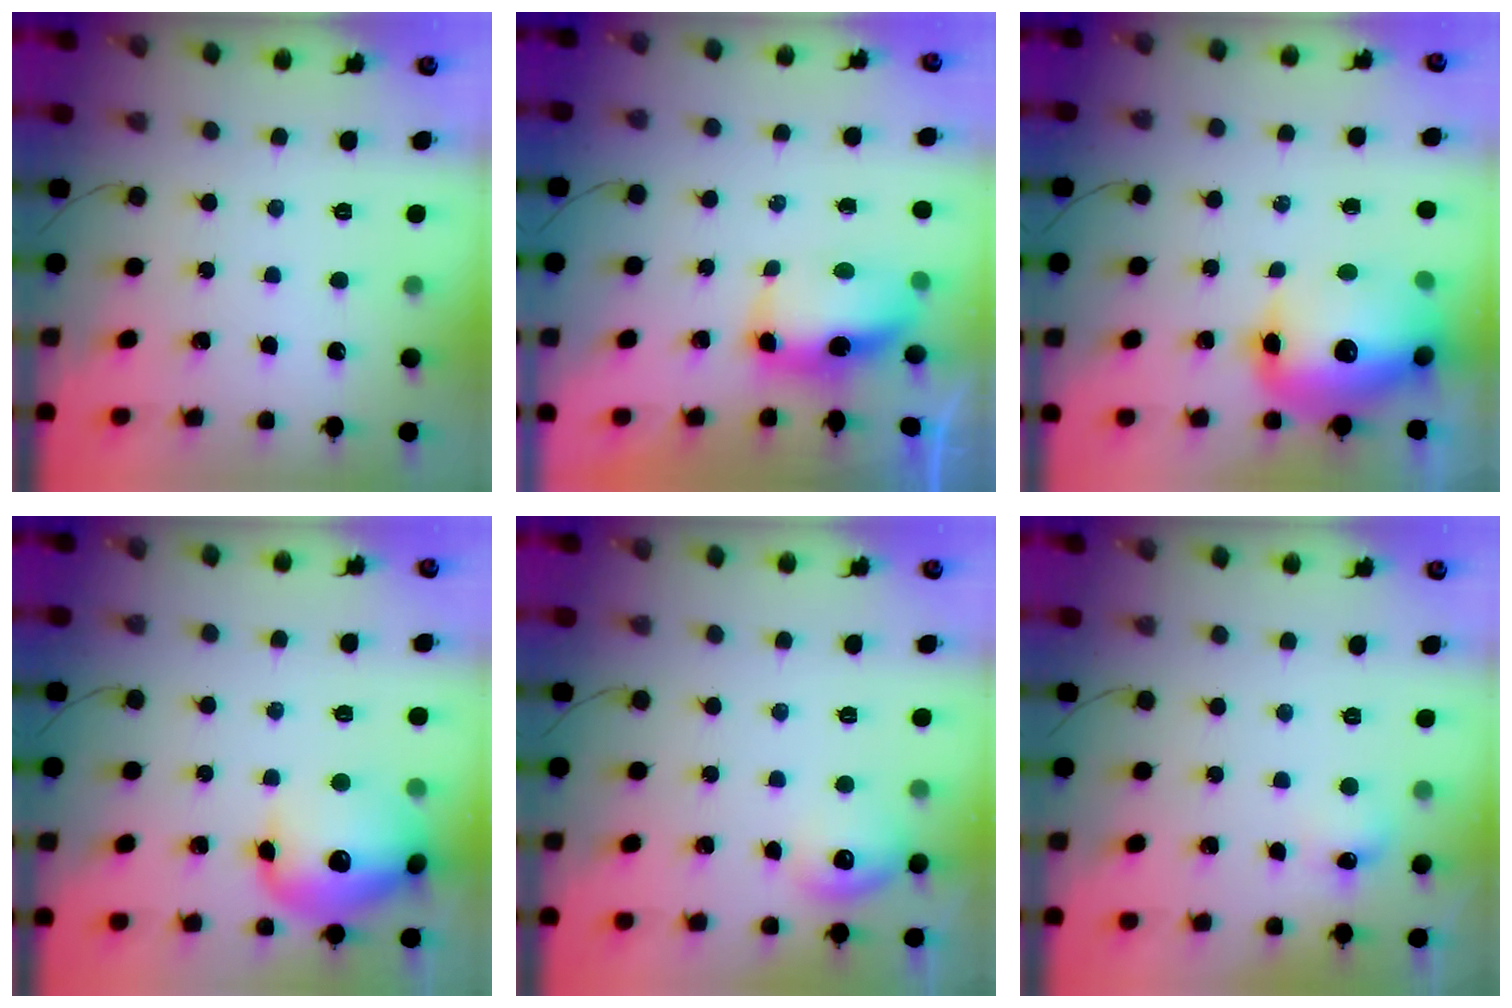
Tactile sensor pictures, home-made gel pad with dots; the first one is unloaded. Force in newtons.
{"total": 8.0, "press": 7.7, "slide": 1.8}
{"total": 18.3, "press": 17.8, "slide": 4.1}
{"total": 17.1, "press": 17.1, "slide": 1.3}
{"total": 9.5, "press": 9.4, "slide": 1.5}
{"total": 5.7, "press": 5.5, "slide": 1.6}